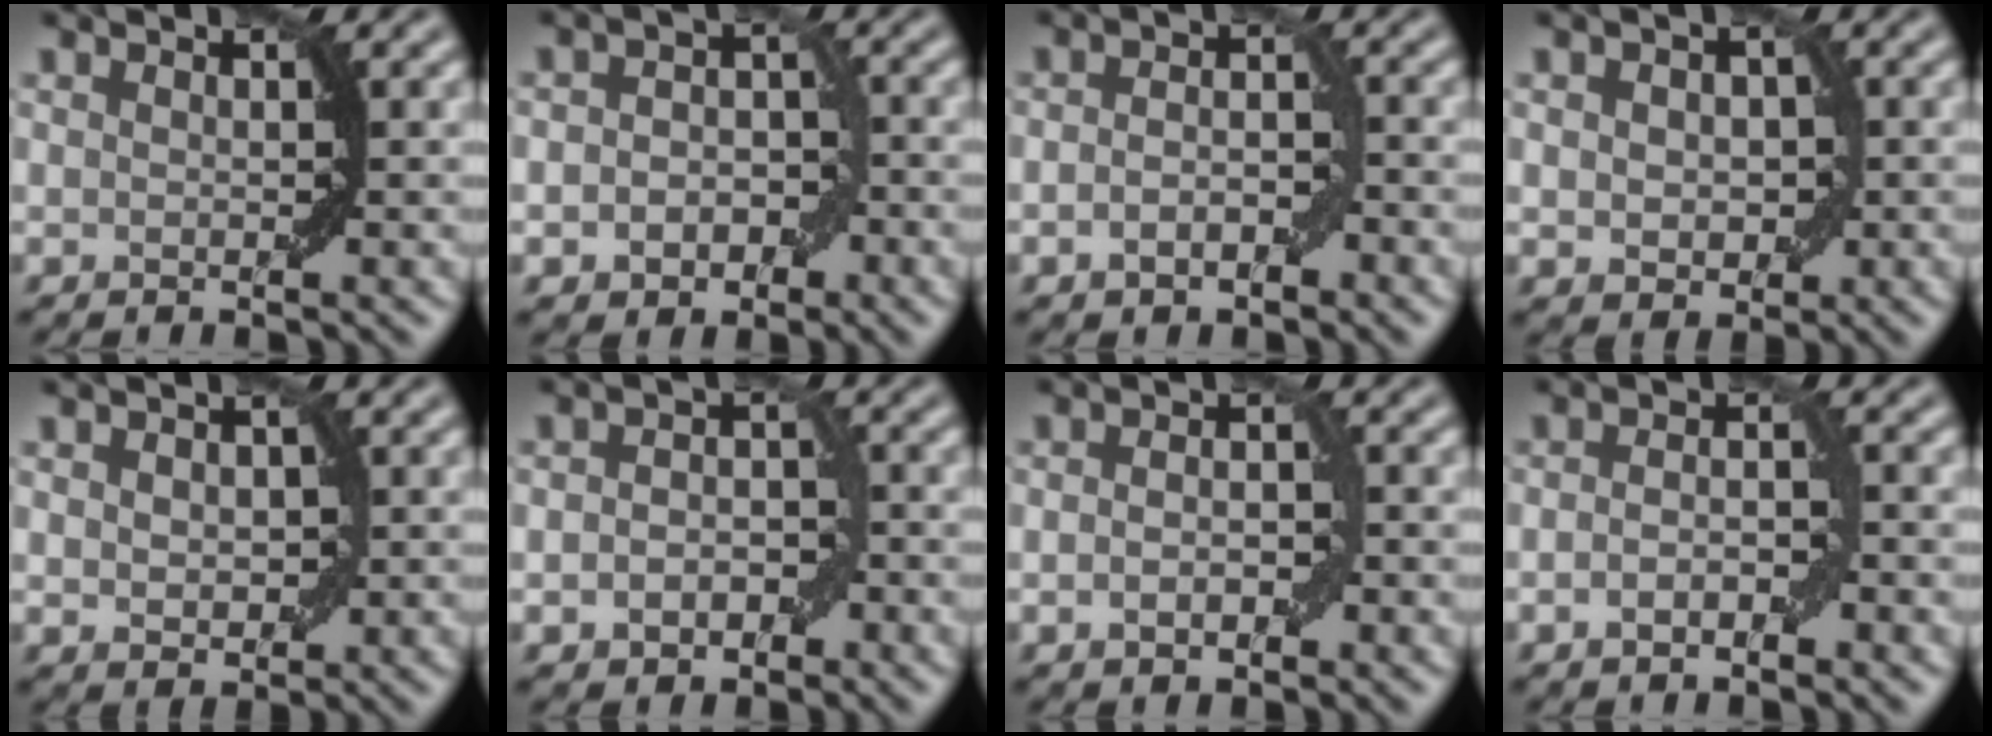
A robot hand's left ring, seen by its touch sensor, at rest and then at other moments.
{"total": 4.0, "force": [-1.2, 3.0, 2.3], "torque": [-0.016, -0.002, -0.027]}
{"total": 2.7, "force": [-1.0, 1.3, 2.0], "torque": [-0.034, 0.002, -0.021]}
{"total": 3.2, "force": [0.0, 2.3, 2.2], "torque": [-0.029, 0.000, 0.001]}
{"total": 2.2, "force": [0.2, 1.6, 1.5], "torque": [-0.024, 0.000, 0.006]}
{"total": 3.4, "force": [-1.0, 2.4, 2.2], "torque": [-0.025, -0.001, -0.020]}
{"total": 2.4, "force": [-0.6, 1.3, 1.9], "torque": [-0.032, 0.002, -0.009]}
{"total": 2.5, "force": [-0.9, 0.9, 2.1], "torque": [-0.038, -0.001, -0.017]}